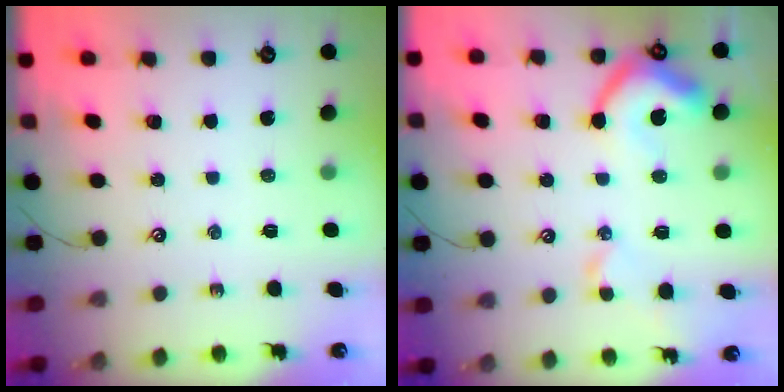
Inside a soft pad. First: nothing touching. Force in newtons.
{"total": 10.9, "press": 10.7, "slide": 1.7}